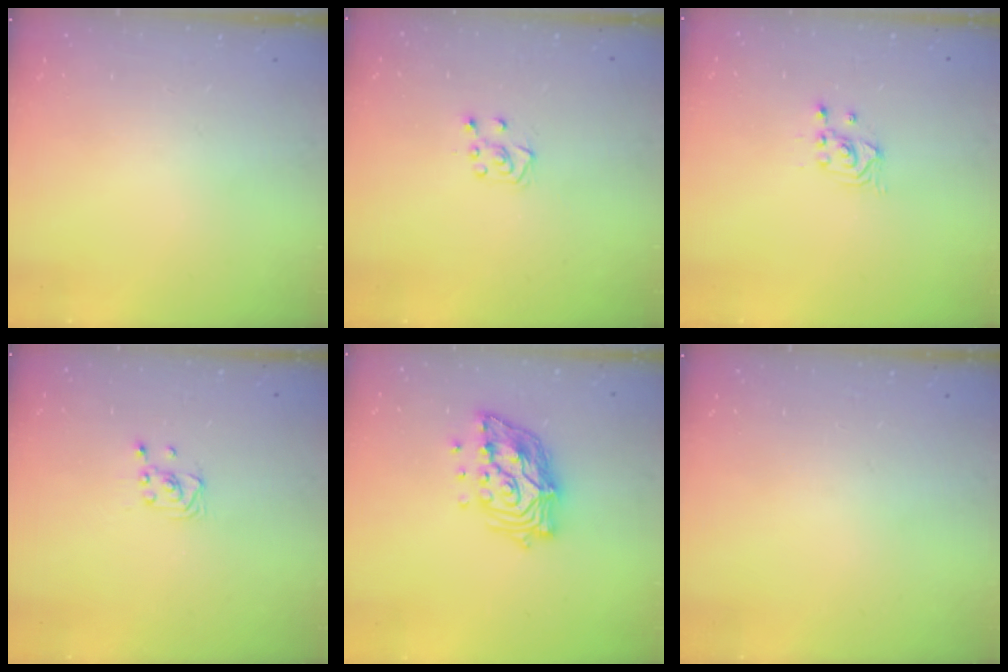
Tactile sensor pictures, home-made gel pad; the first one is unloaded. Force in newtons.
{"total": 5.8, "press": 5.8, "slide": 0.8}
{"total": 2.4, "press": 2.3, "slide": 0.2}
{"total": 2.6, "press": 2.6, "slide": 0.3}
{"total": 14.3, "press": 14.1, "slide": 2.0}
{"total": 0.0}